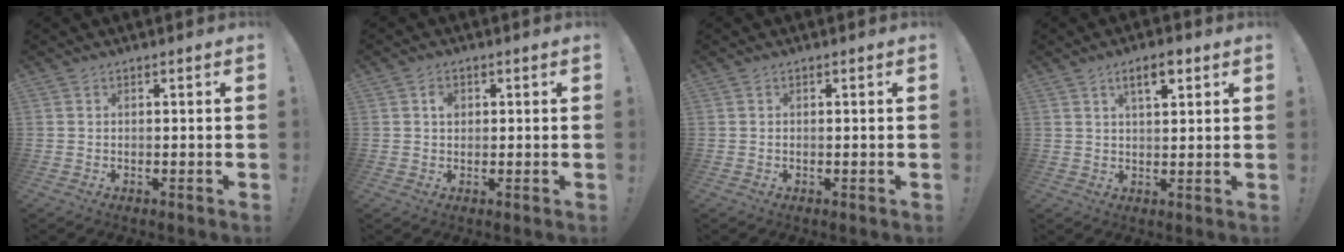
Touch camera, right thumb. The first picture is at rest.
{"total": 2.5, "force": [0.5, 2.0, 1.4], "torque": [-0.005, -0.004, 0.002]}
{"total": 0.0}
{"total": 5.7, "force": [3.0, 2.0, 4.4], "torque": [-0.063, -0.009, 0.047]}